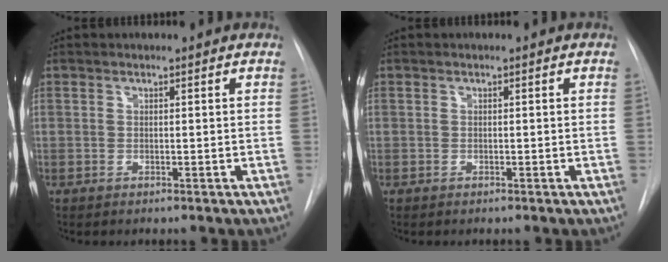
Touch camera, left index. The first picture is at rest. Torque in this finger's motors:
{"motor_torque": [0.02, 0.00, -0.01, -0.01]}